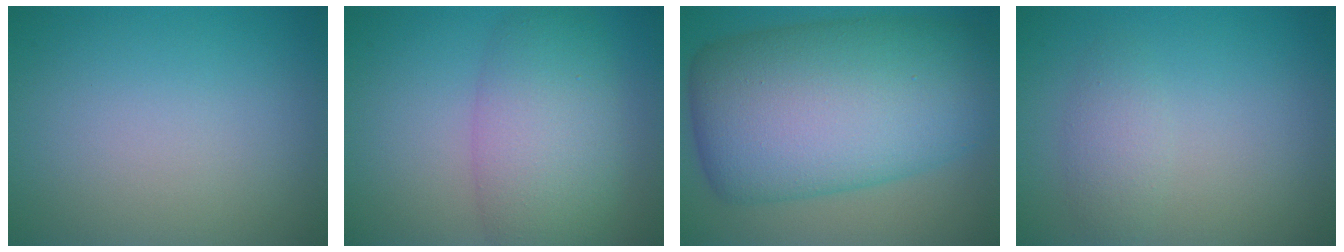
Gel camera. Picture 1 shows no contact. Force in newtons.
{"total": 6.7, "press": 6.6, "slide": 0.6}
{"total": 15.1, "press": 15.1, "slide": 0.2}
{"total": 1.8, "press": 1.8, "slide": 0.1}